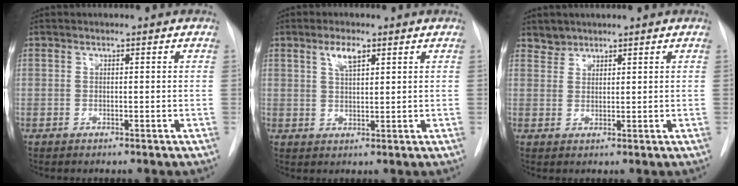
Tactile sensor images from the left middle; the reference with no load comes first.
{"total": 3.3, "force": [1.9, 1.0, 2.5], "torque": [-0.051, 0.002, 0.035]}
{"total": 2.0, "force": [1.7, 0.8, -0.4], "torque": [0.012, 0.006, 0.029]}